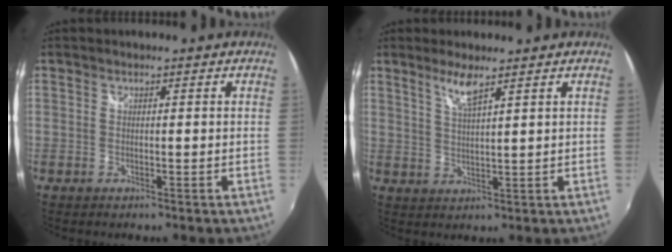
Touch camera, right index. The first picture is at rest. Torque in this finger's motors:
{"motor_torque": [0.20, 0.08, 0.11, 0.05]}